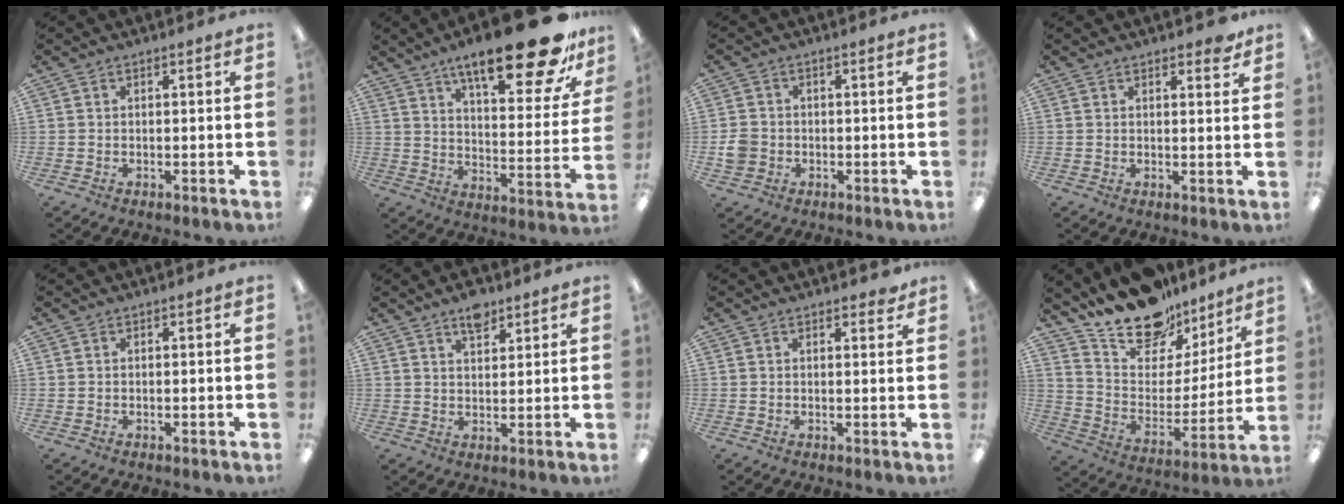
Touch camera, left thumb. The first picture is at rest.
{"total": 23.5, "force": [15.8, 6.3, 16.2], "torque": [-0.241, -0.101, 0.251]}
{"total": 3.6, "force": [-0.8, 3.3, 1.2], "torque": [-0.020, 0.007, -0.013]}
{"total": 2.3, "force": [2.0, 0.8, 0.9], "torque": [0.004, -0.010, 0.031]}
{"total": 0.0}
{"total": 5.1, "force": [4.0, 2.0, 2.5], "torque": [-0.033, -0.022, 0.068]}
{"total": 1.6, "force": [1.3, 0.7, 0.5], "torque": [0.006, -0.006, 0.021]}
{"total": 17.5, "force": [15.2, 7.4, 4.4], "torque": [-0.090, -0.126, 0.273]}